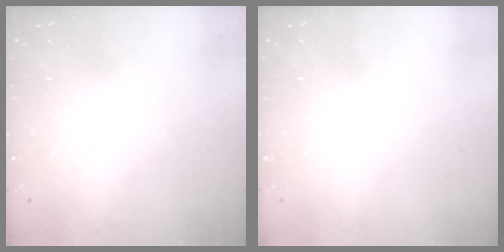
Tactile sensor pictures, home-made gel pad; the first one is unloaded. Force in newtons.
{"total": 0.0}